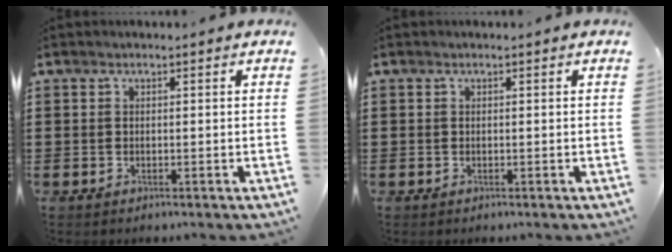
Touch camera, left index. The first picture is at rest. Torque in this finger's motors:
{"motor_torque": [0.00, 0.00, 0.00, 0.01]}